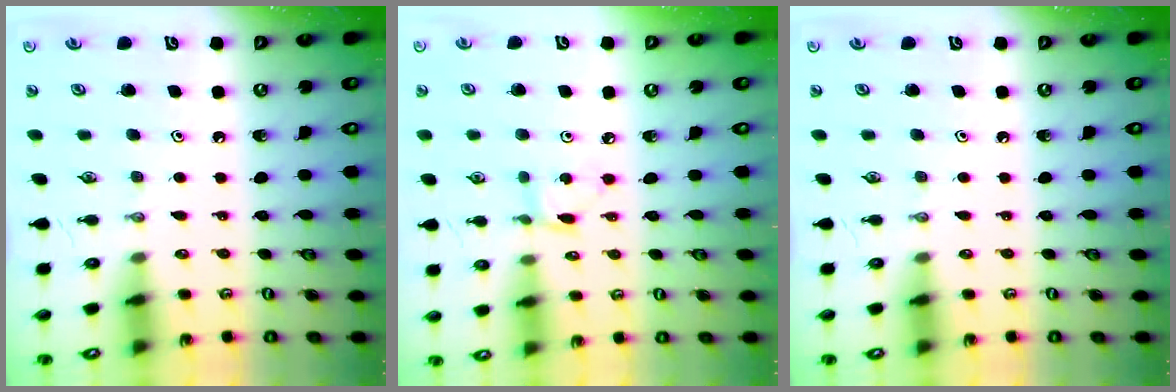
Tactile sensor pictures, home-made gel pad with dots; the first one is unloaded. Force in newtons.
{"total": 2.4, "press": 2.4, "slide": 0.3}
{"total": 0.0}